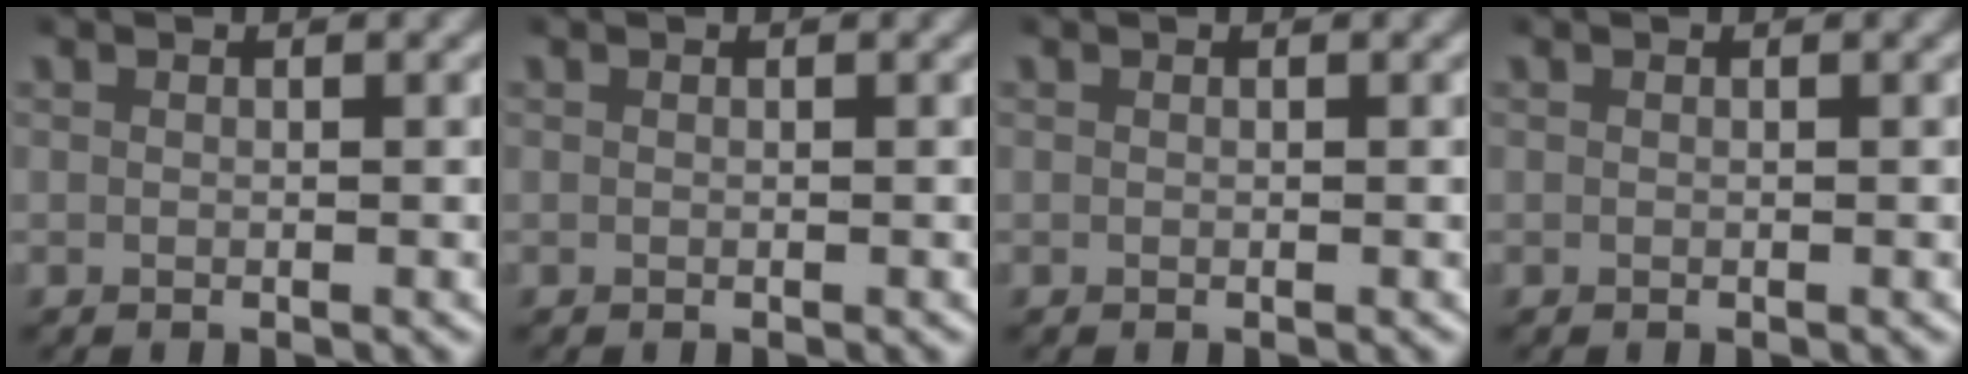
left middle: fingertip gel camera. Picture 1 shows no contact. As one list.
[{"total": 0.0}, {"total": 0.0}, {"total": 0.0}]